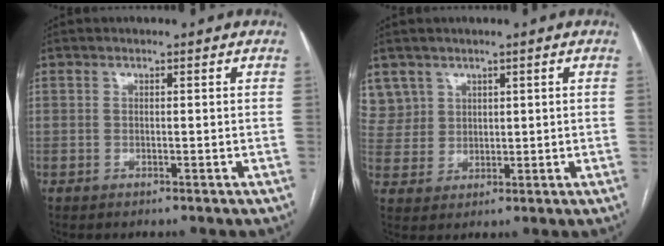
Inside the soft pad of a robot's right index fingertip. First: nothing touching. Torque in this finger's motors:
{"motor_torque": [-0.23, 0.28, -0.04, -0.01]}